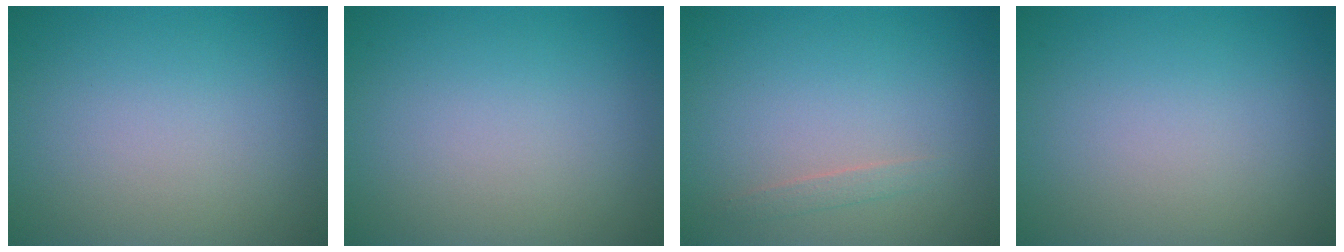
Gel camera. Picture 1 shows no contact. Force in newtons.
{"total": 0.0}
{"total": 0.8, "press": 0.8, "slide": 0.1}
{"total": 0.0}